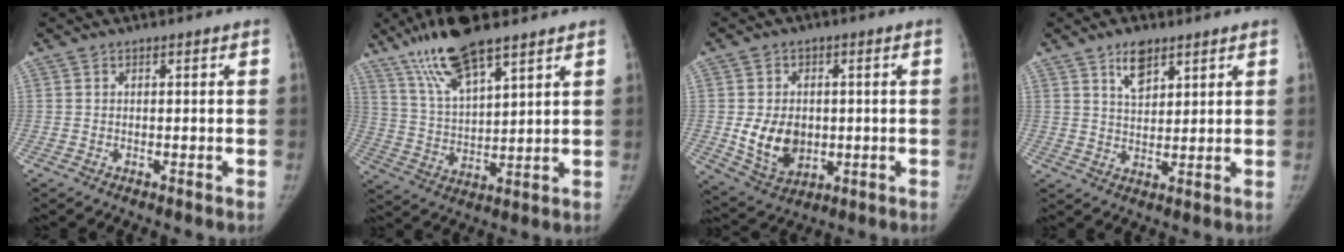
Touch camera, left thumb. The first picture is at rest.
{"total": 13.9, "force": [9.9, 3.2, 9.2], "torque": [-0.172, -0.036, 0.200]}
{"total": 9.8, "force": [-0.5, 7.4, 6.4], "torque": [-0.084, -0.010, 0.012]}
{"total": 5.6, "force": [3.7, 2.7, 3.3], "torque": [-0.039, -0.025, 0.065]}